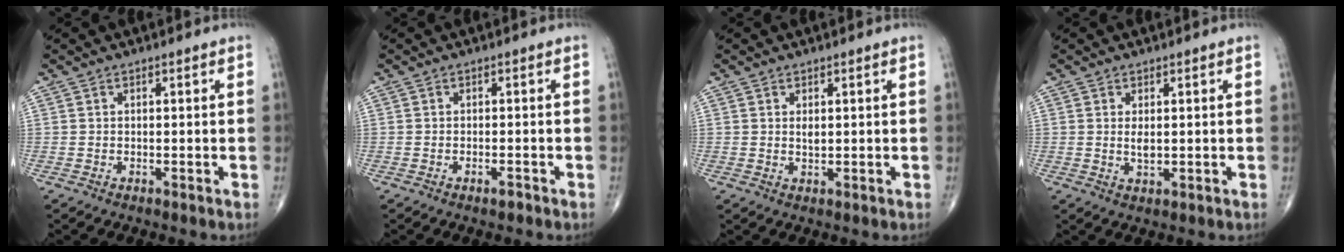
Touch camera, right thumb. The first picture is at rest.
{"total": 1.3, "force": [-0.9, 0.4, 0.8], "torque": [-0.016, -0.001, -0.014]}
{"total": 1.4, "force": [0.4, 0.7, 1.2], "torque": [-0.018, -0.004, 0.010]}
{"total": 2.3, "force": [0.3, 1.0, 2.0], "torque": [-0.036, -0.007, 0.010]}